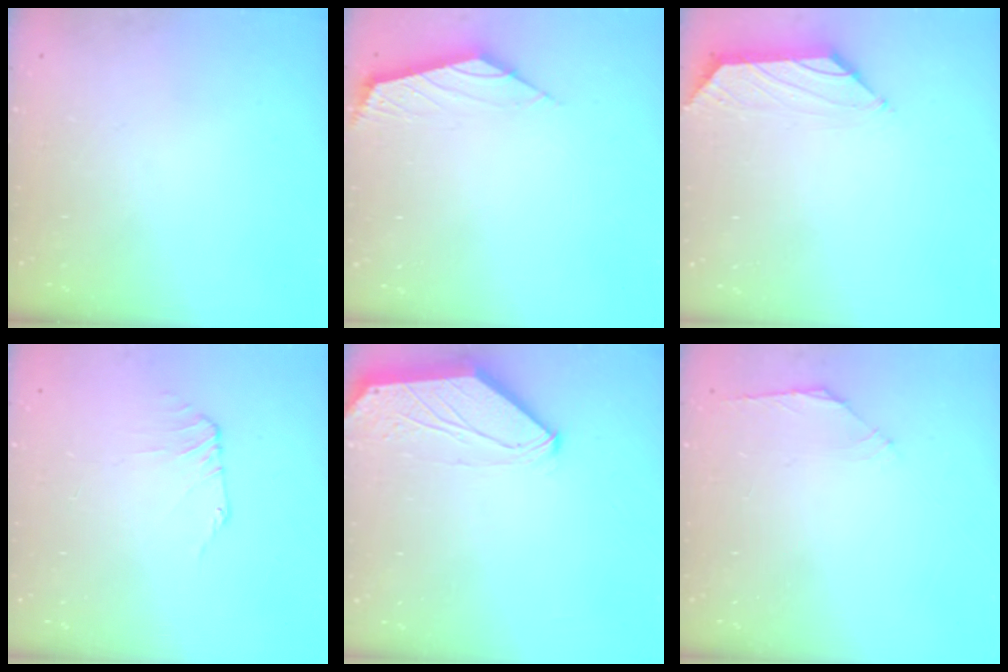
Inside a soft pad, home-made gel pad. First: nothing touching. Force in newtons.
{"total": 2.5, "press": 2.4, "slide": 0.6}
{"total": 0.9, "press": 0.7, "slide": 0.5}
{"total": 0.9, "press": 0.8, "slide": 0.4}
{"total": 0.0}
{"total": 2.4, "press": 2.3, "slide": 0.7}